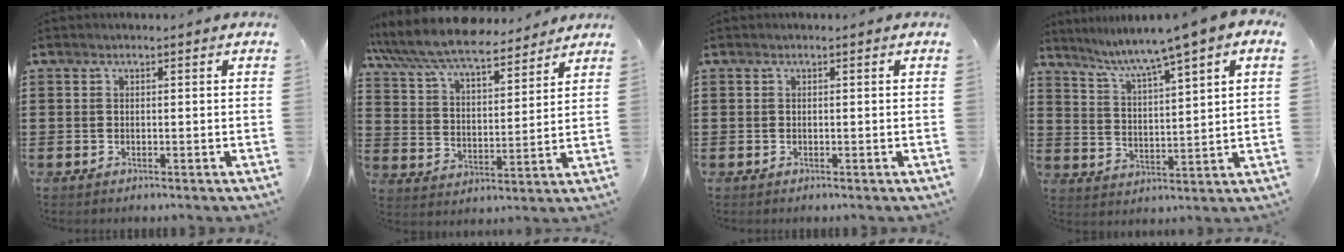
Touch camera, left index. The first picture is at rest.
{"total": 8.3, "force": [7.7, 1.1, 3.0], "torque": [-0.090, -0.044, 0.134]}
{"total": 0.0}
{"total": 5.4, "force": [4.5, -0.8, 2.9], "torque": [-0.077, -0.035, 0.067]}